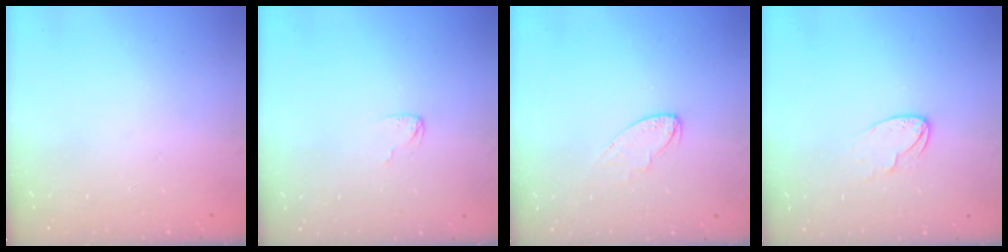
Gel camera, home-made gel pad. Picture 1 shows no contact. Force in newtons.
{"total": 3.3, "press": 3.2, "slide": 0.3}
{"total": 4.6, "press": 4.6, "slide": 0.3}
{"total": 6.7, "press": 6.6, "slide": 0.6}